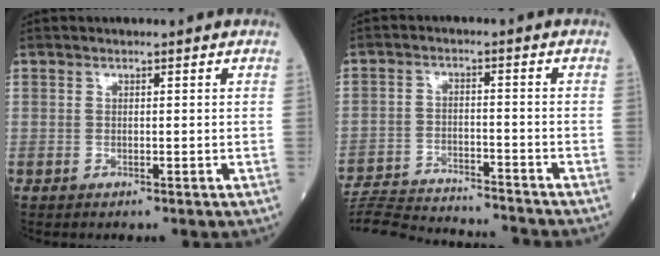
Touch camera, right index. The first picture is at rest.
{"total": 16.1, "force": [-15.5, 0.7, 4.3], "torque": [-0.079, -0.008, -0.236]}